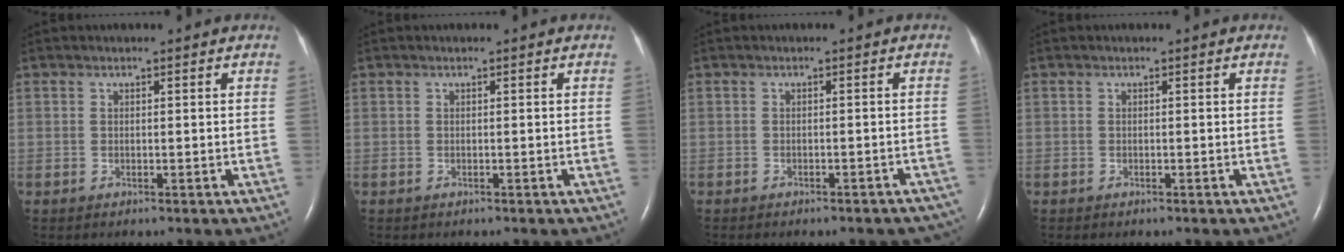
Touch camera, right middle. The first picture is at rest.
{"total": 0.0}
{"total": 9.2, "force": [-8.3, 2.6, 3.1], "torque": [-0.029, 0.000, -0.080]}
{"total": 0.0}